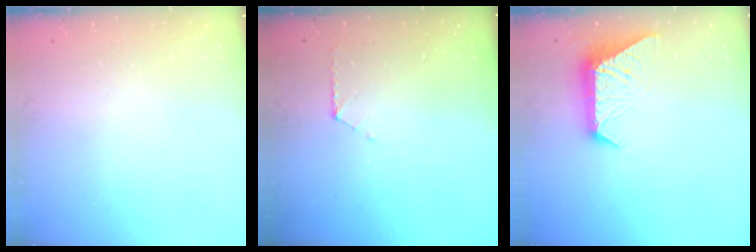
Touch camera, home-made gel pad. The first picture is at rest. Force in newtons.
{"total": 3.9, "press": 3.9, "slide": 0.4}
{"total": 9.7, "press": 9.7, "slide": 0.2}